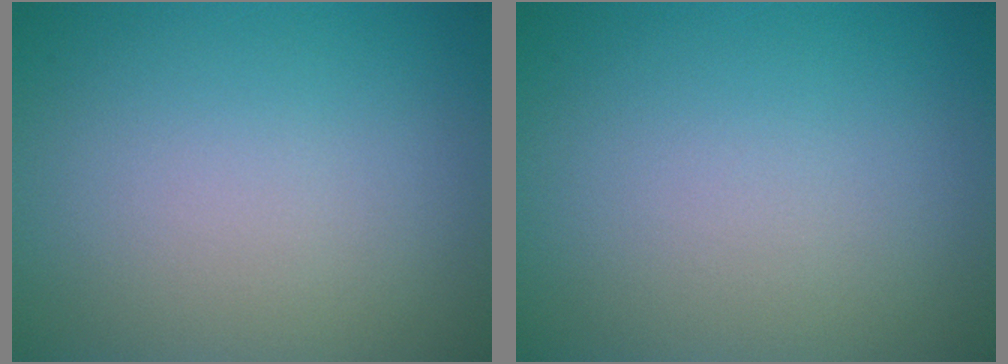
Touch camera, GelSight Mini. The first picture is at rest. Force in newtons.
{"total": 0.0}